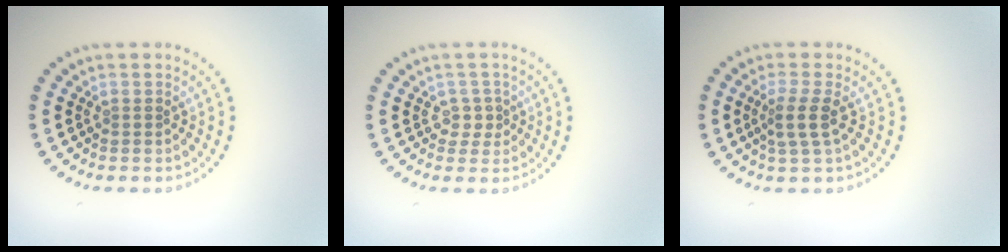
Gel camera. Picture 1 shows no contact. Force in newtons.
{"total": 1.5, "press": 1.2, "slide": 0.9}
{"total": 2.2, "press": 1.8, "slide": 1.3}